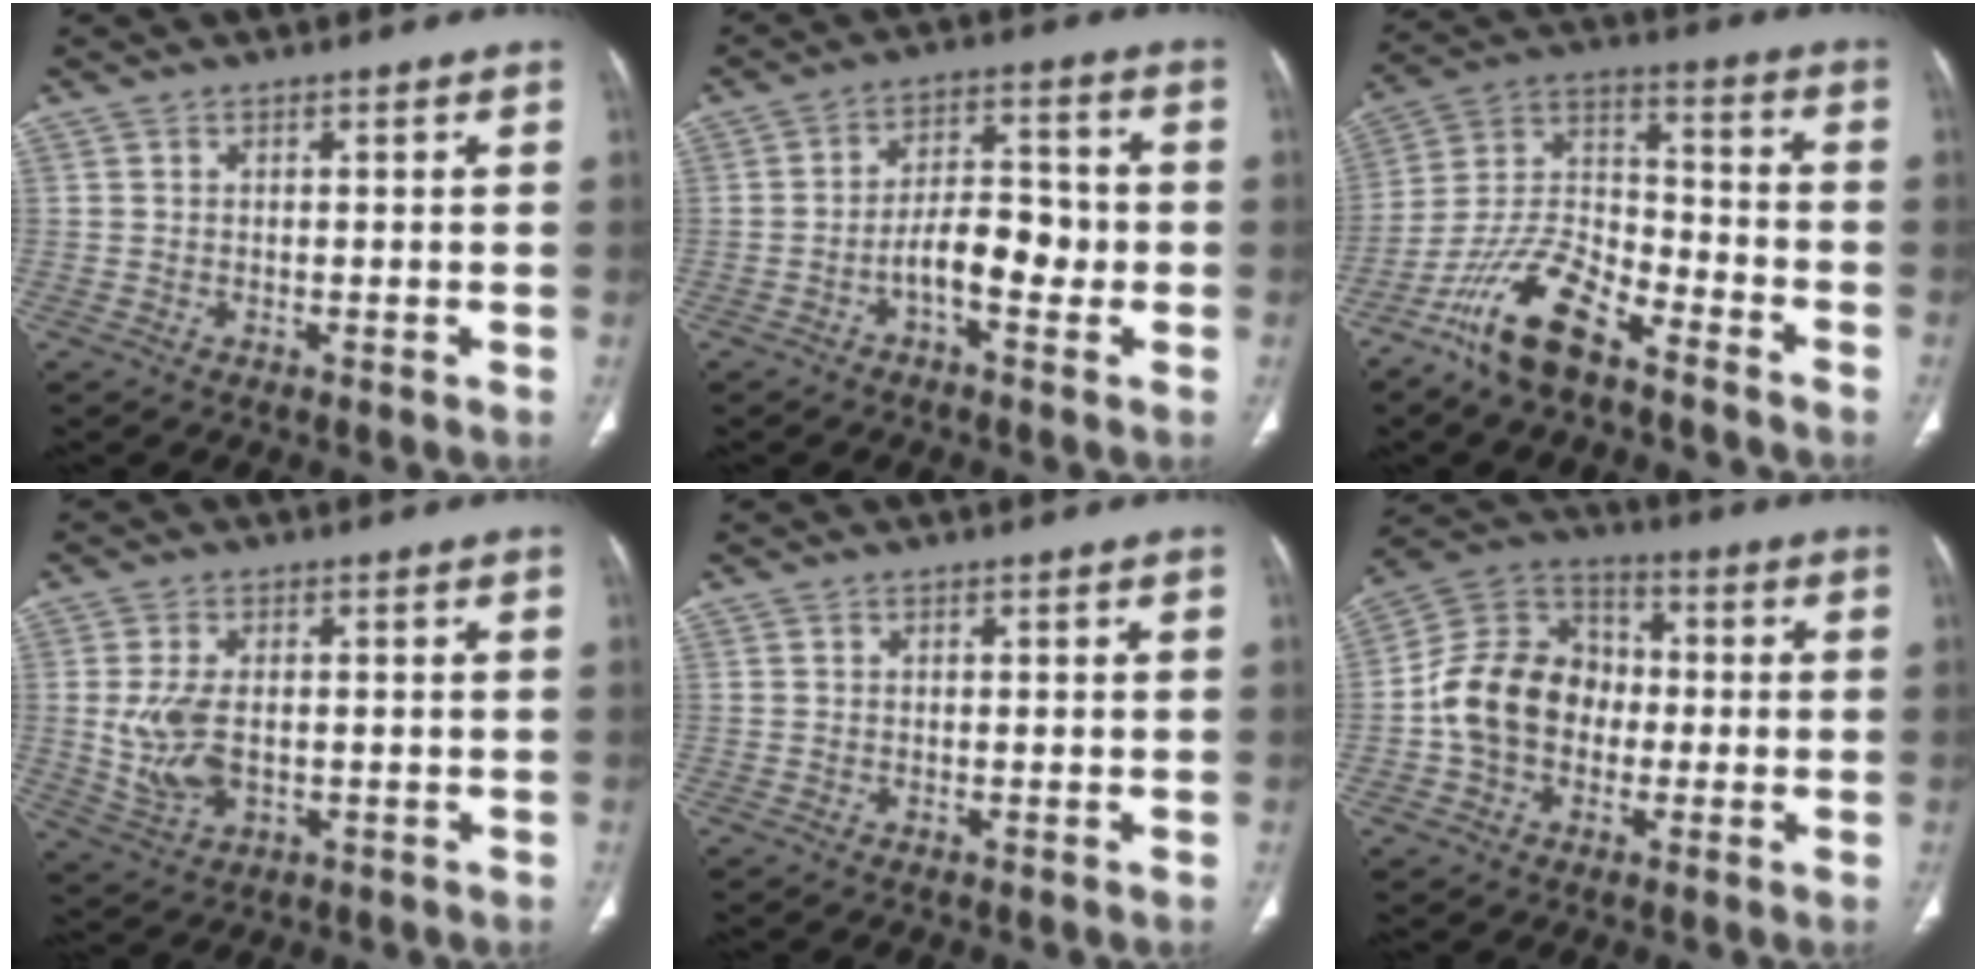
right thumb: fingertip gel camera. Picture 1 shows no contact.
{"total": 8.2, "force": [-2.5, 4.1, 6.7], "torque": [-0.091, 0.035, -0.046]}
{"total": 14.6, "force": [-10.0, 5.8, 8.9], "torque": [-0.167, 0.067, -0.194]}
{"total": 7.7, "force": [-0.3, 4.6, 6.2], "torque": [-0.131, -0.003, 0.005]}
{"total": 0.0}
{"total": 13.9, "force": [-1.7, 11.1, 8.2], "torque": [-0.129, 0.041, -0.038]}